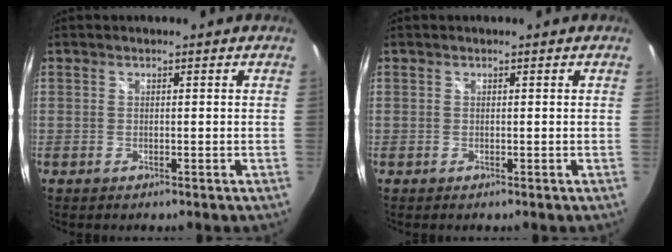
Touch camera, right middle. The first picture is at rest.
{"total": 0.0}